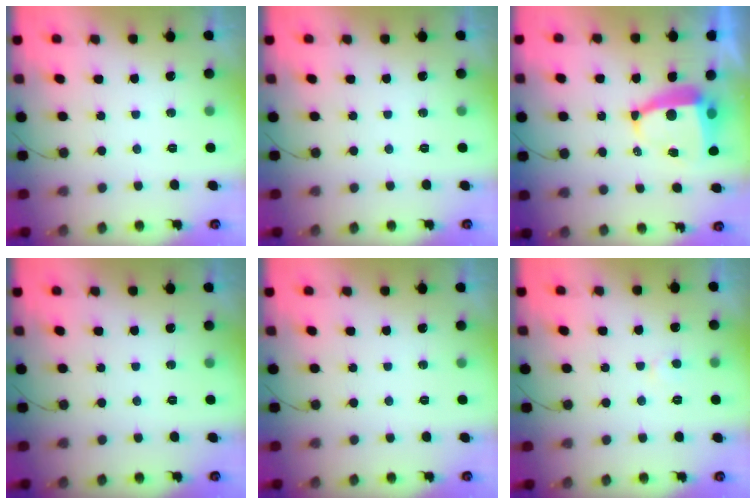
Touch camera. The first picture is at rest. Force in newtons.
{"total": 0.0}
{"total": 8.6, "press": 8.5, "slide": 1.1}
{"total": 0.0}
{"total": 0.0}
{"total": 3.7, "press": 3.6, "slide": 0.4}